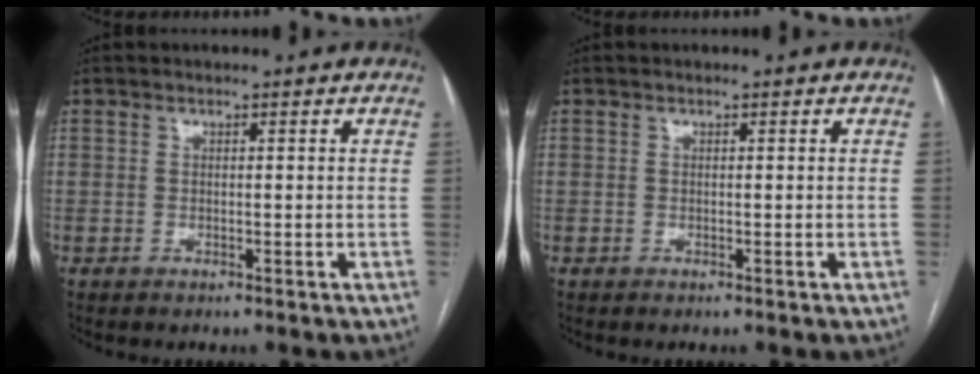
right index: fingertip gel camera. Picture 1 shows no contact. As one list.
[{"total": 0.0}]